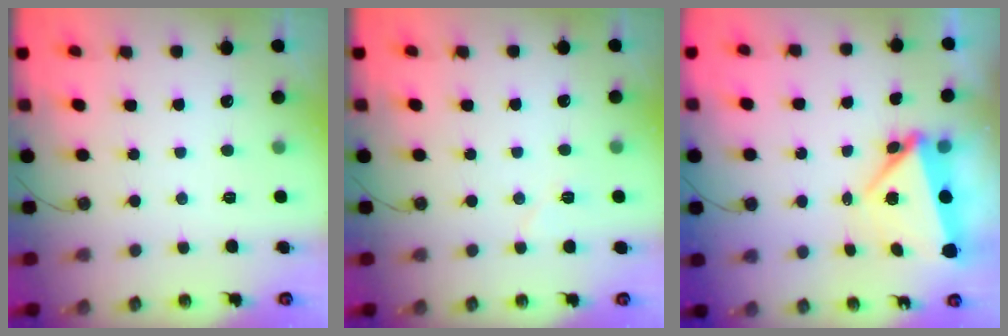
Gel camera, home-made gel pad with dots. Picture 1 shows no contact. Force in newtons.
{"total": 5.0, "press": 4.6, "slide": 1.8}
{"total": 5.3, "press": 5.2, "slide": 0.7}